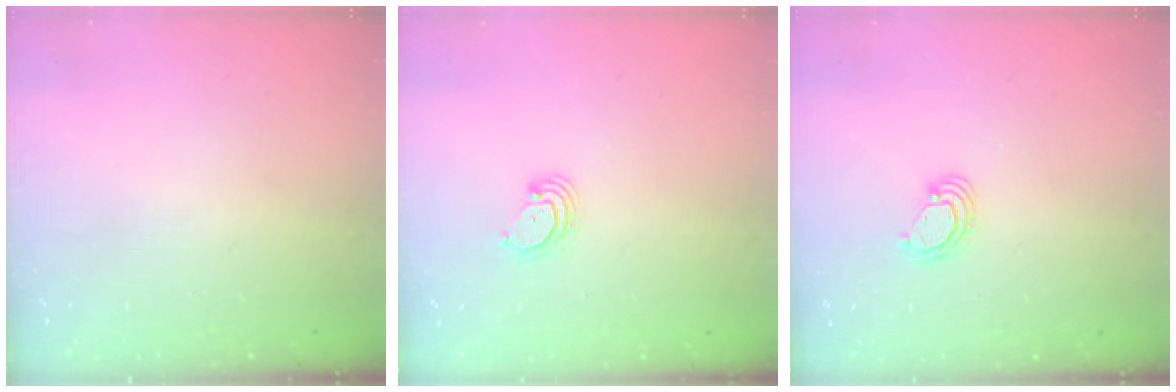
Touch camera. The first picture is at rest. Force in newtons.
{"total": 3.0, "press": 3.0, "slide": 0.3}
{"total": 4.0, "press": 3.9, "slide": 0.3}